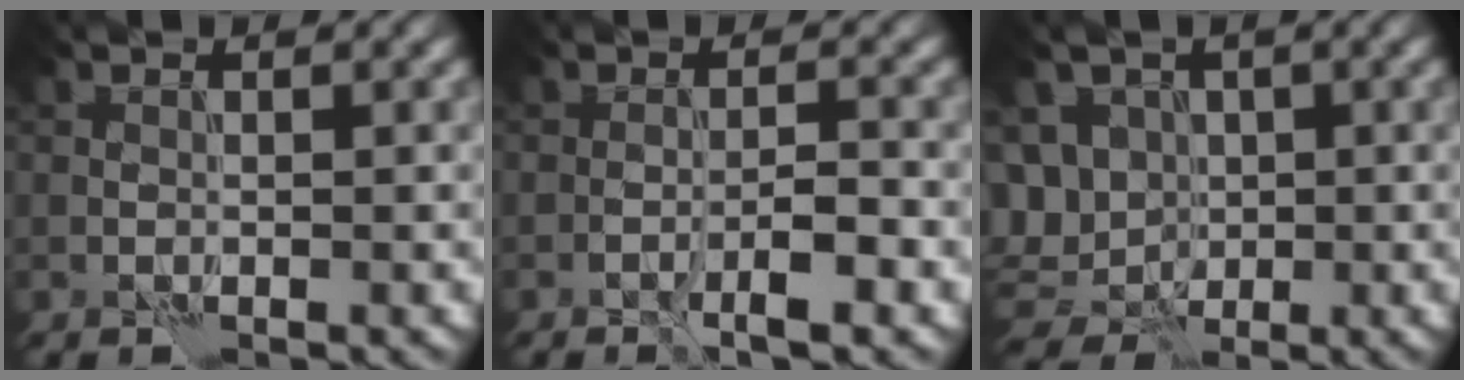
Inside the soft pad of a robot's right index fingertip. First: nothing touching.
{"total": 2.8, "force": [-1.4, 0.4, 2.4], "torque": [-0.040, 0.005, -0.025]}
{"total": 8.7, "force": [0.1, 7.6, 4.2], "torque": [-0.083, 0.016, -0.027]}